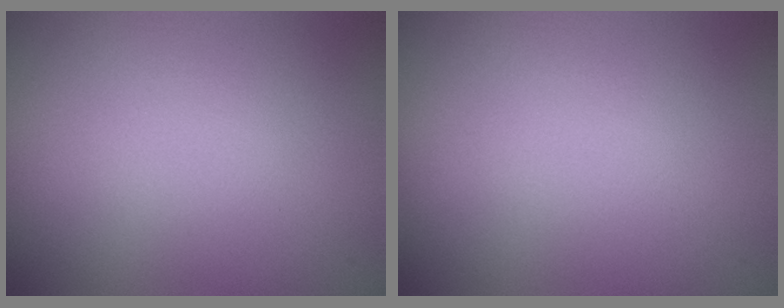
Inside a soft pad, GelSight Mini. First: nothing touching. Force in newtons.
{"total": 0.0}